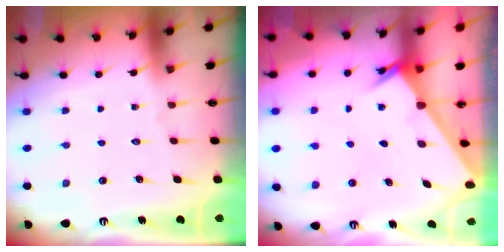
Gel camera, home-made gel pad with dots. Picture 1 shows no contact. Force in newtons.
{"total": 2.2, "press": 2.2, "slide": 0.2}